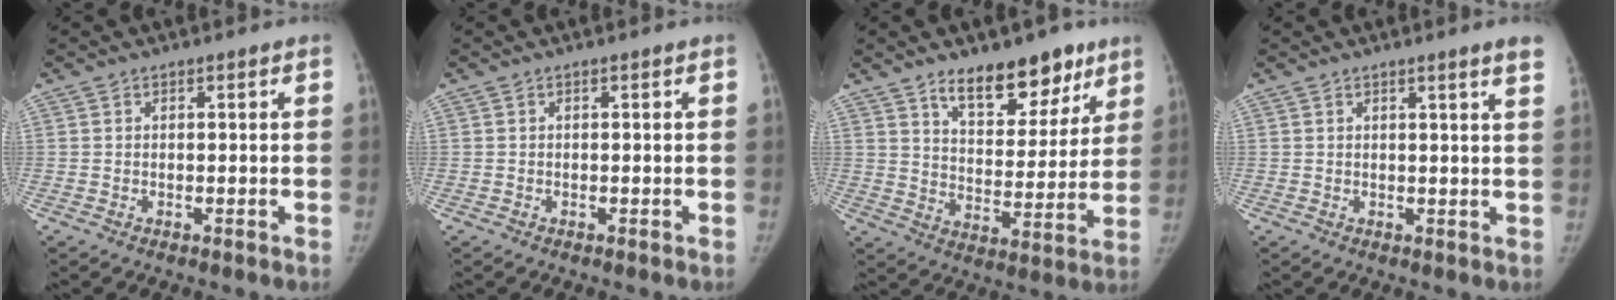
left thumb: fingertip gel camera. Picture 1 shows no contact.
{"total": 0.0}
{"total": 14.7, "force": [10.0, 7.4, 7.8], "torque": [-0.052, -0.061, 0.159]}
{"total": 4.3, "force": [3.1, -0.4, 3.1], "torque": [-0.038, -0.011, 0.030]}